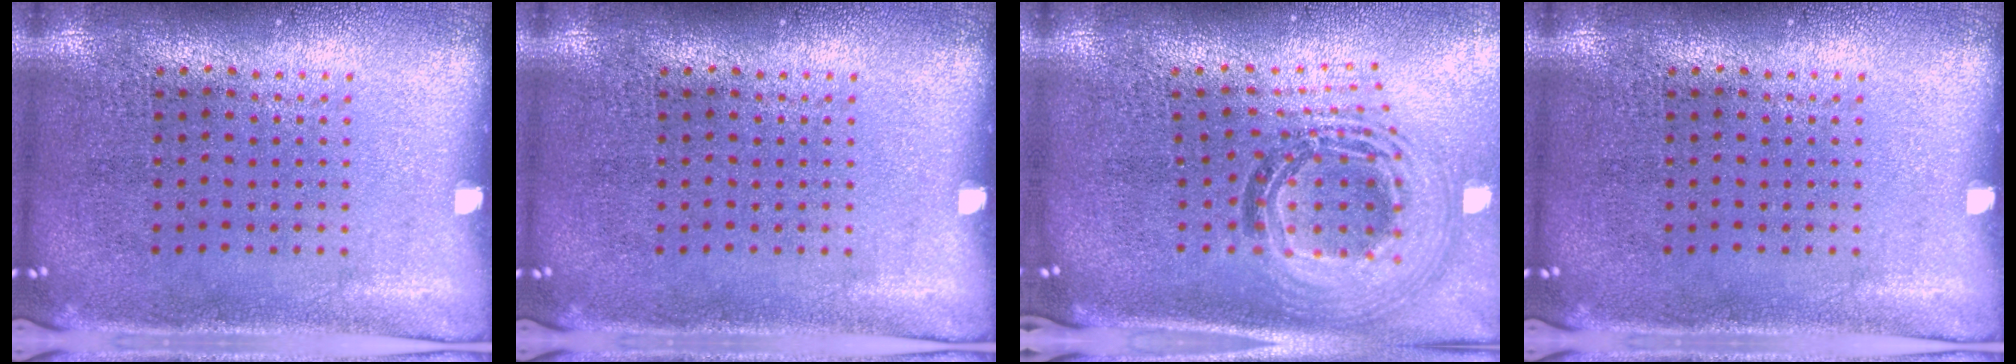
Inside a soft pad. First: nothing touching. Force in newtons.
{"total": 0.0}
{"total": 1.8, "press": 1.5, "slide": 1.0}
{"total": 0.0}